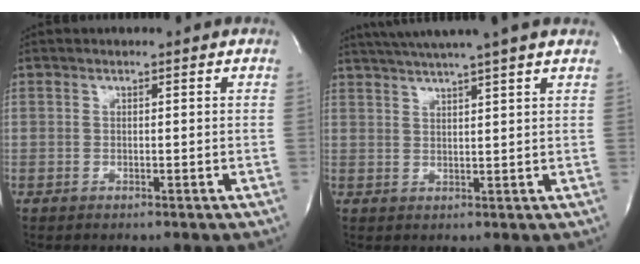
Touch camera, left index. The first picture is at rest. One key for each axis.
{"total": 11.2, "fx": 9.4, "fy": -1.0, "fz": 6.1, "tx": -0.108, "ty": 0.022, "tz": 0.125}